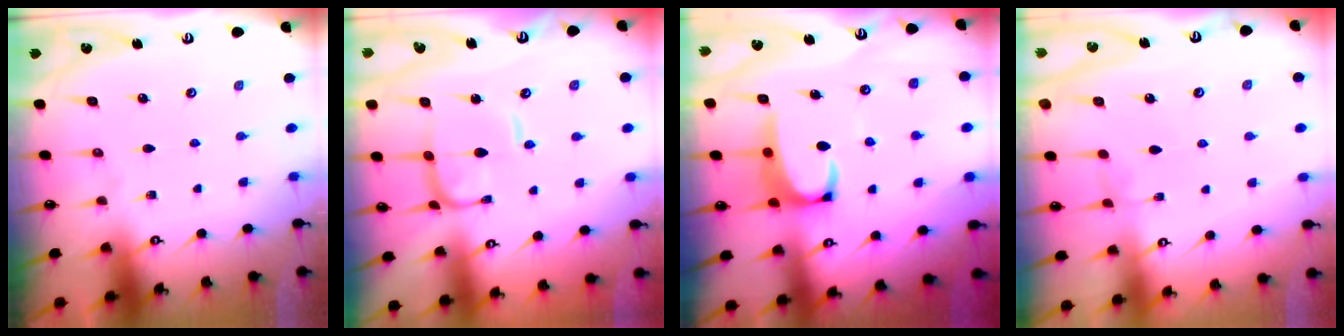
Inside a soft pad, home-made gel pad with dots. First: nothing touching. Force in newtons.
{"total": 3.3, "press": 3.2, "slide": 0.6}
{"total": 3.5, "press": 3.3, "slide": 1.0}
{"total": 2.8, "press": 2.8, "slide": 0.3}